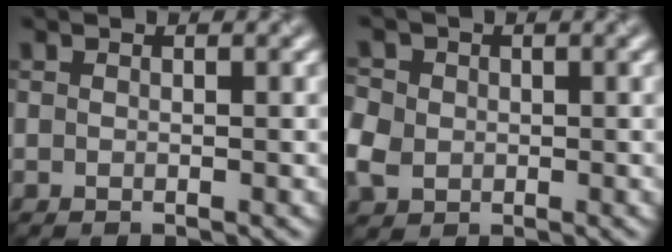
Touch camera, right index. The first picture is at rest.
{"total": 5.4, "force": [-0.3, 4.7, 2.5], "torque": [-0.065, 0.016, -0.026]}